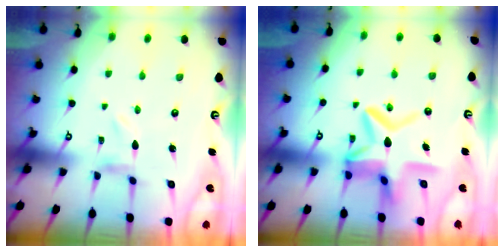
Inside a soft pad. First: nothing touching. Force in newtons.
{"total": 14.3, "press": 14.2, "slide": 1.4}